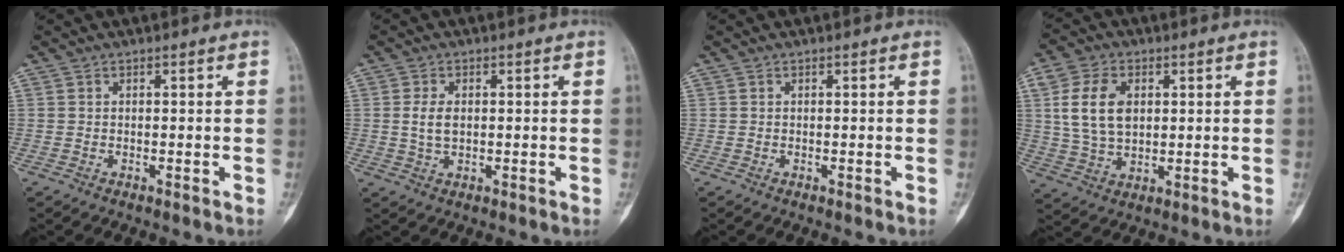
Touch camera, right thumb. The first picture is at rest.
{"total": 3.8, "force": [0.3, 2.4, 2.9], "torque": [-0.060, 0.002, 0.008]}
{"total": 0.0}
{"total": 10.6, "force": [2.3, 7.0, 7.6], "torque": [-0.140, 0.000, 0.050]}